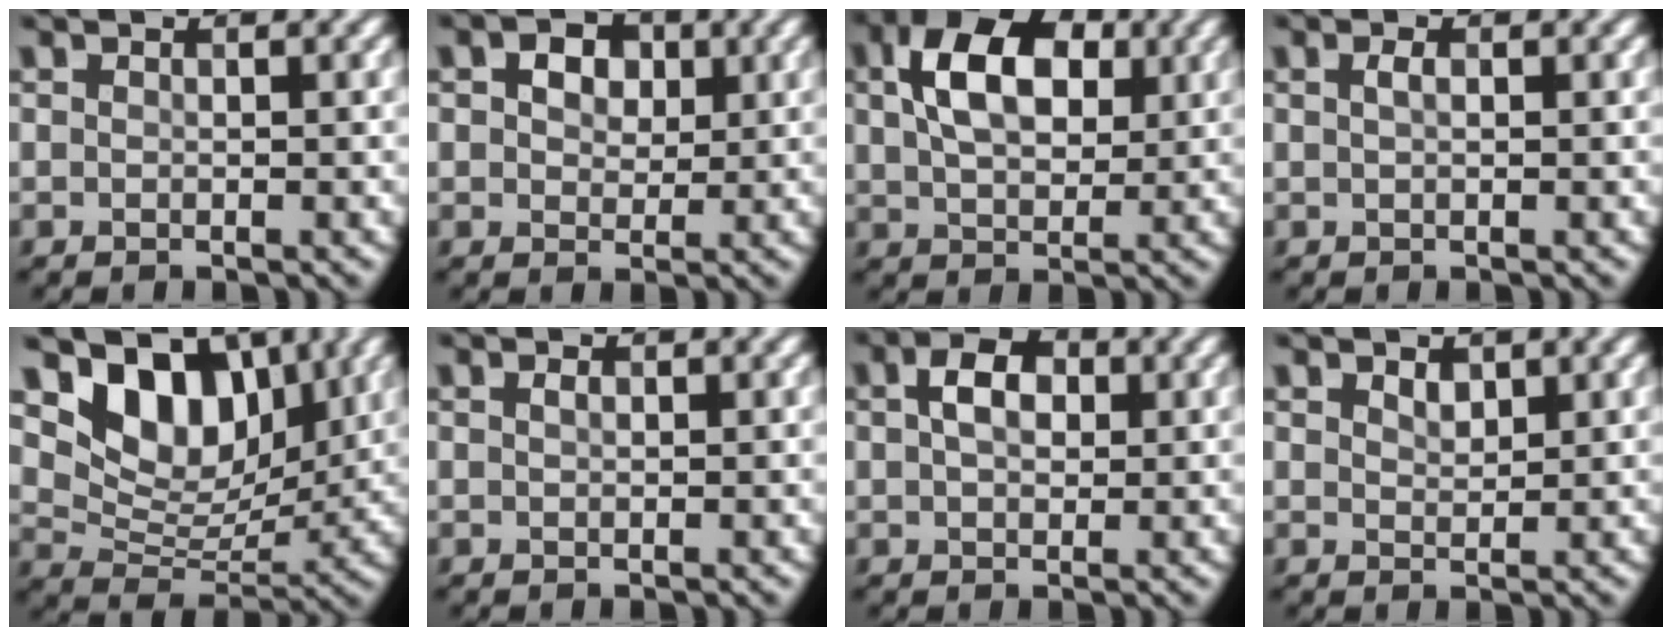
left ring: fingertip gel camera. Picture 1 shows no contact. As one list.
[{"total": 3.3, "force": [1.2, 2.3, 2.0], "torque": [-0.033, 0.003, 0.012]}, {"total": 7.6, "force": [2.1, 4.7, 5.5], "torque": [-0.106, 0.012, 0.033]}, {"total": 0.8, "force": [0.2, 0.3, 0.7], "torque": [-0.016, 0.003, 0.004]}, {"total": 8.2, "force": [4.3, 5.2, 4.7], "torque": [-0.075, -0.015, 0.071]}, {"total": 0.5, "force": [0.2, 0.3, 0.4], "torque": [-0.009, 0.003, 0.004]}, {"total": 3.6, "force": [0.9, 2.4, 2.6], "torque": [-0.049, 0.008, 0.011]}, {"total": 1.2, "force": [0.9, 0.7, 0.6], "torque": [-0.011, -0.001, 0.019]}]